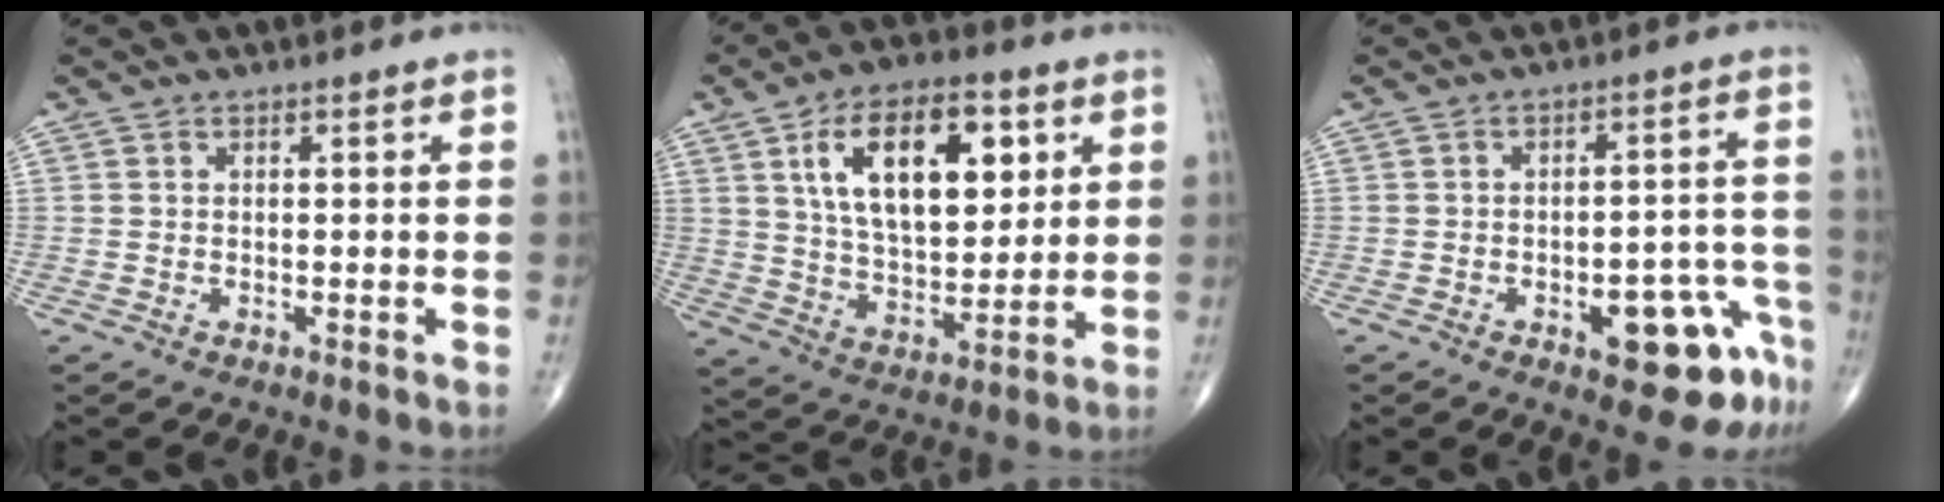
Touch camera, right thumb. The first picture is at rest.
{"total": 19.0, "force": [6.5, 9.9, 14.9], "torque": [-0.208, -0.021, 0.114]}
{"total": 11.7, "force": [-6.1, 4.8, 8.8], "torque": [-0.071, 0.052, -0.067]}